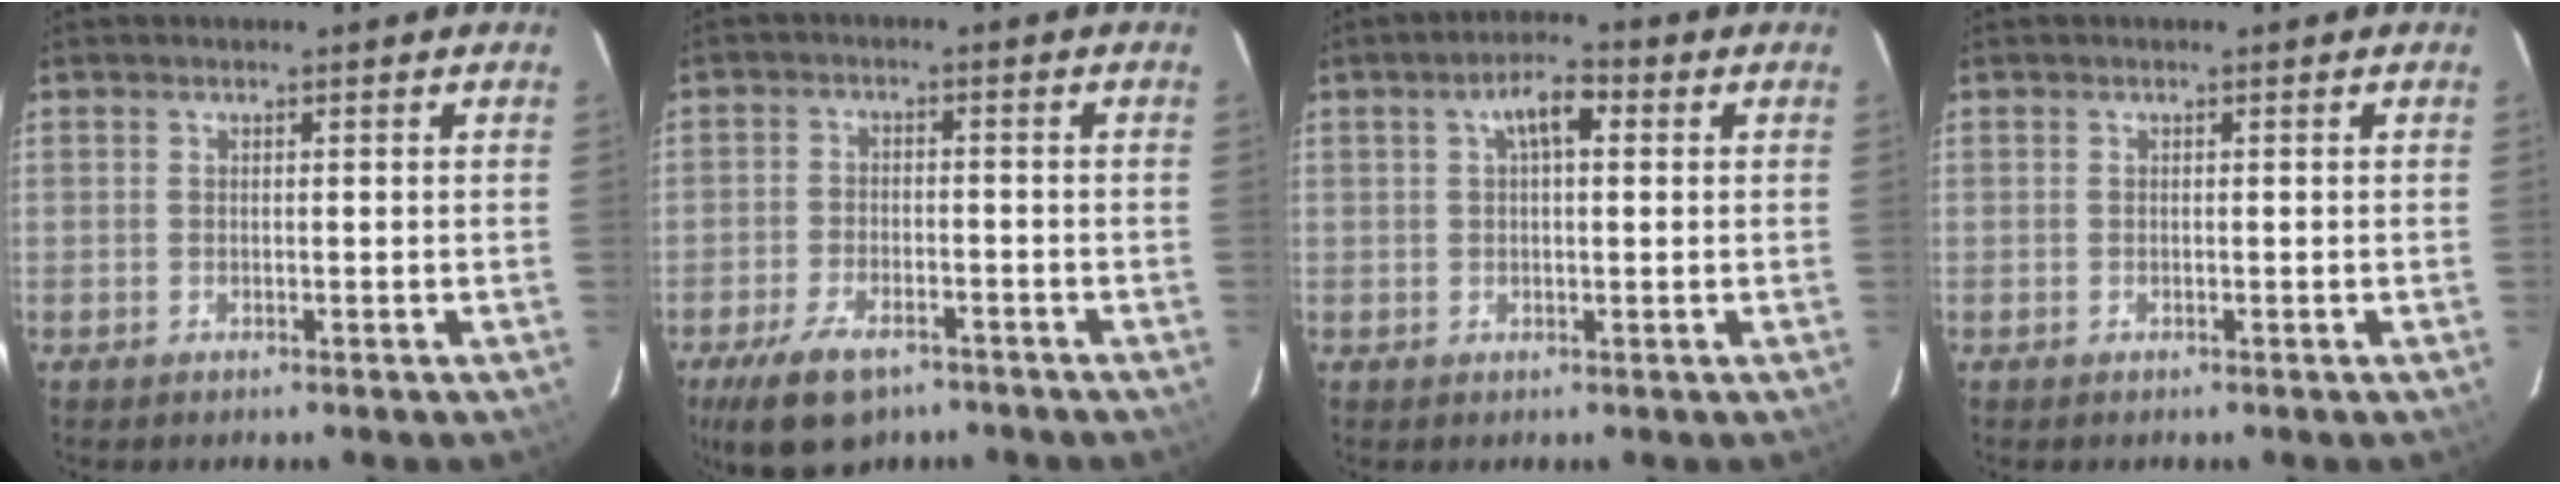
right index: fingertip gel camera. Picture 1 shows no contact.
{"total": 10.5, "force": [-7.1, 5.1, 5.9], "torque": [-0.137, -0.014, -0.119]}
{"total": 5.1, "force": [1.6, 2.1, 4.4], "torque": [-0.078, 0.018, 0.027]}
{"total": 0.0}